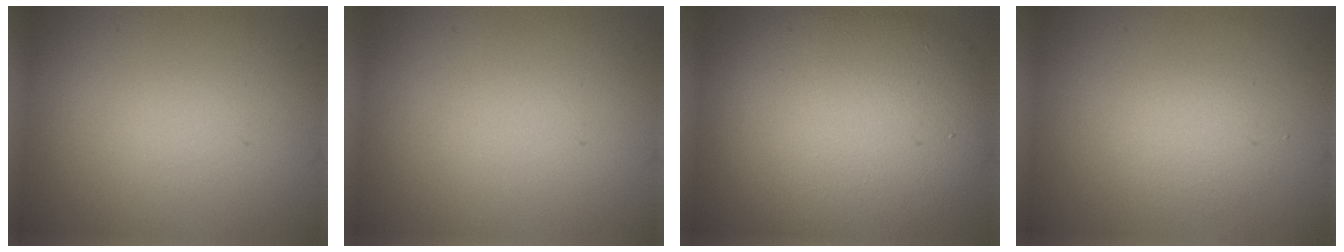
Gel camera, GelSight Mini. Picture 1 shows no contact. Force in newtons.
{"total": 0.0}
{"total": 11.6, "press": 11.5, "slide": 0.9}
{"total": 1.9, "press": 1.9, "slide": 0.2}